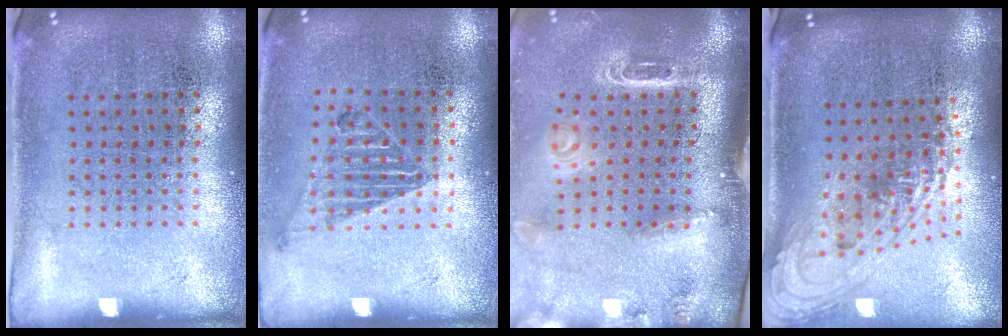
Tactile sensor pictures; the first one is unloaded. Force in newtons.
{"total": 1.0, "press": 1.0, "slide": 0.3}
{"total": 3.0, "press": 2.0, "slide": 2.2}
{"total": 1.8, "press": 1.4, "slide": 1.2}